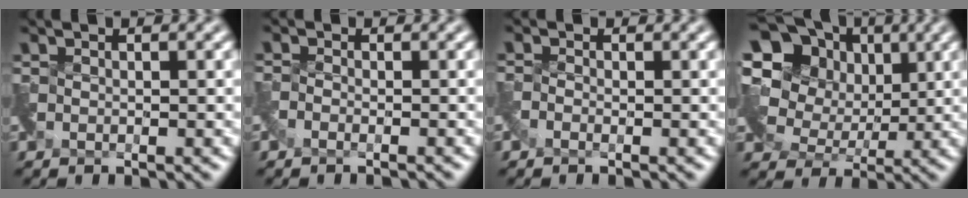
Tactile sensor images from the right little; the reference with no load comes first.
{"total": 1.3, "force": [-1.3, -0.1, -0.4], "torque": [0.007, -0.004, -0.031]}
{"total": 0.8, "force": [-0.6, -0.2, -0.4], "torque": [0.004, 0.000, -0.018]}
{"total": 14.8, "force": [6.7, 10.8, 7.5], "torque": [-0.170, 0.051, 0.099]}